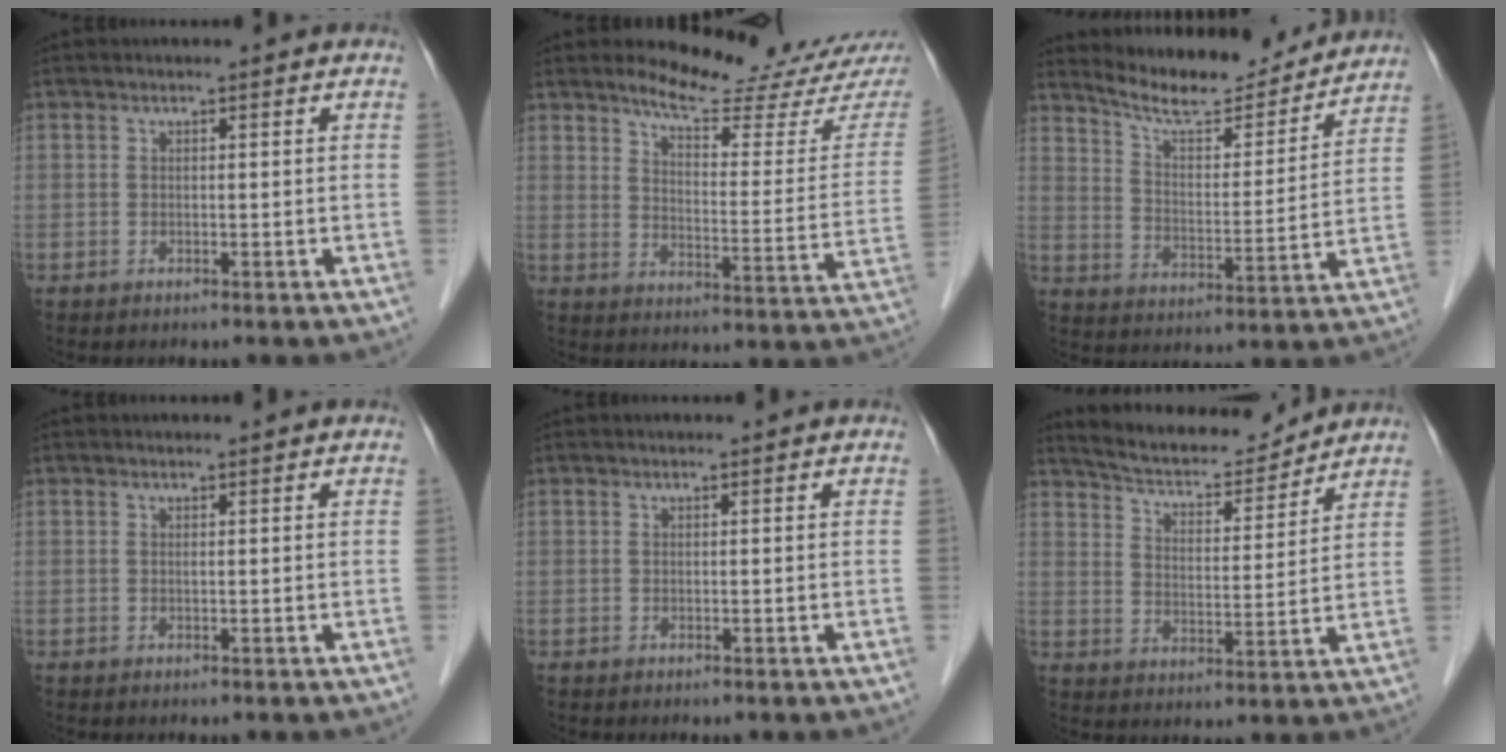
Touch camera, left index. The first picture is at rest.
{"total": 16.1, "force": [14.5, 1.6, 6.7], "torque": [-0.091, -0.069, 0.176]}
{"total": 15.1, "force": [14.3, 2.4, 4.3], "torque": [-0.069, -0.011, 0.215]}
{"total": 0.0}
{"total": 0.0}
{"total": 12.1, "force": [11.4, 2.1, 3.2], "torque": [-0.054, 0.001, 0.182]}